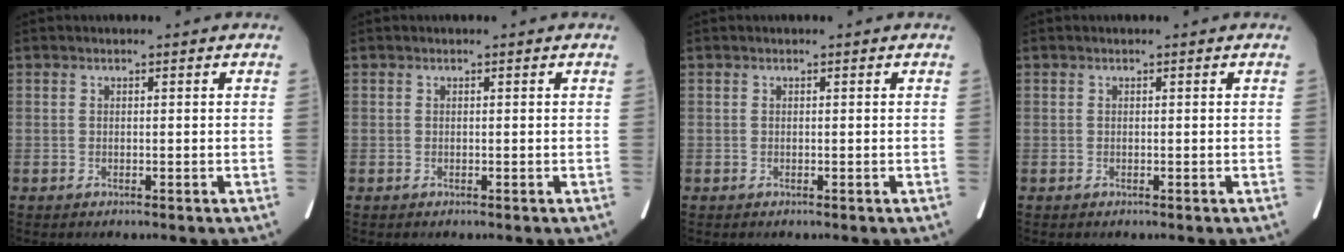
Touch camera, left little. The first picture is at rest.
{"total": 0.0}
{"total": 0.0}
{"total": 0.0}